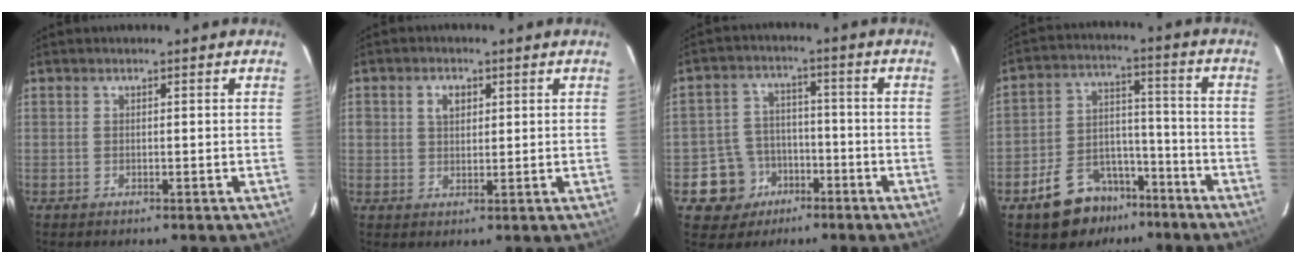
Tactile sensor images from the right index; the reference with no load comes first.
{"total": 3.4, "force": [1.2, 2.7, 1.8], "torque": [-0.027, 0.009, 0.022]}
{"total": 8.6, "force": [-4.1, 7.5, 0.9], "torque": [-0.041, 0.033, -0.055]}
{"total": 12.7, "force": [-8.8, 7.6, 5.1], "torque": [-0.108, 0.036, -0.122]}